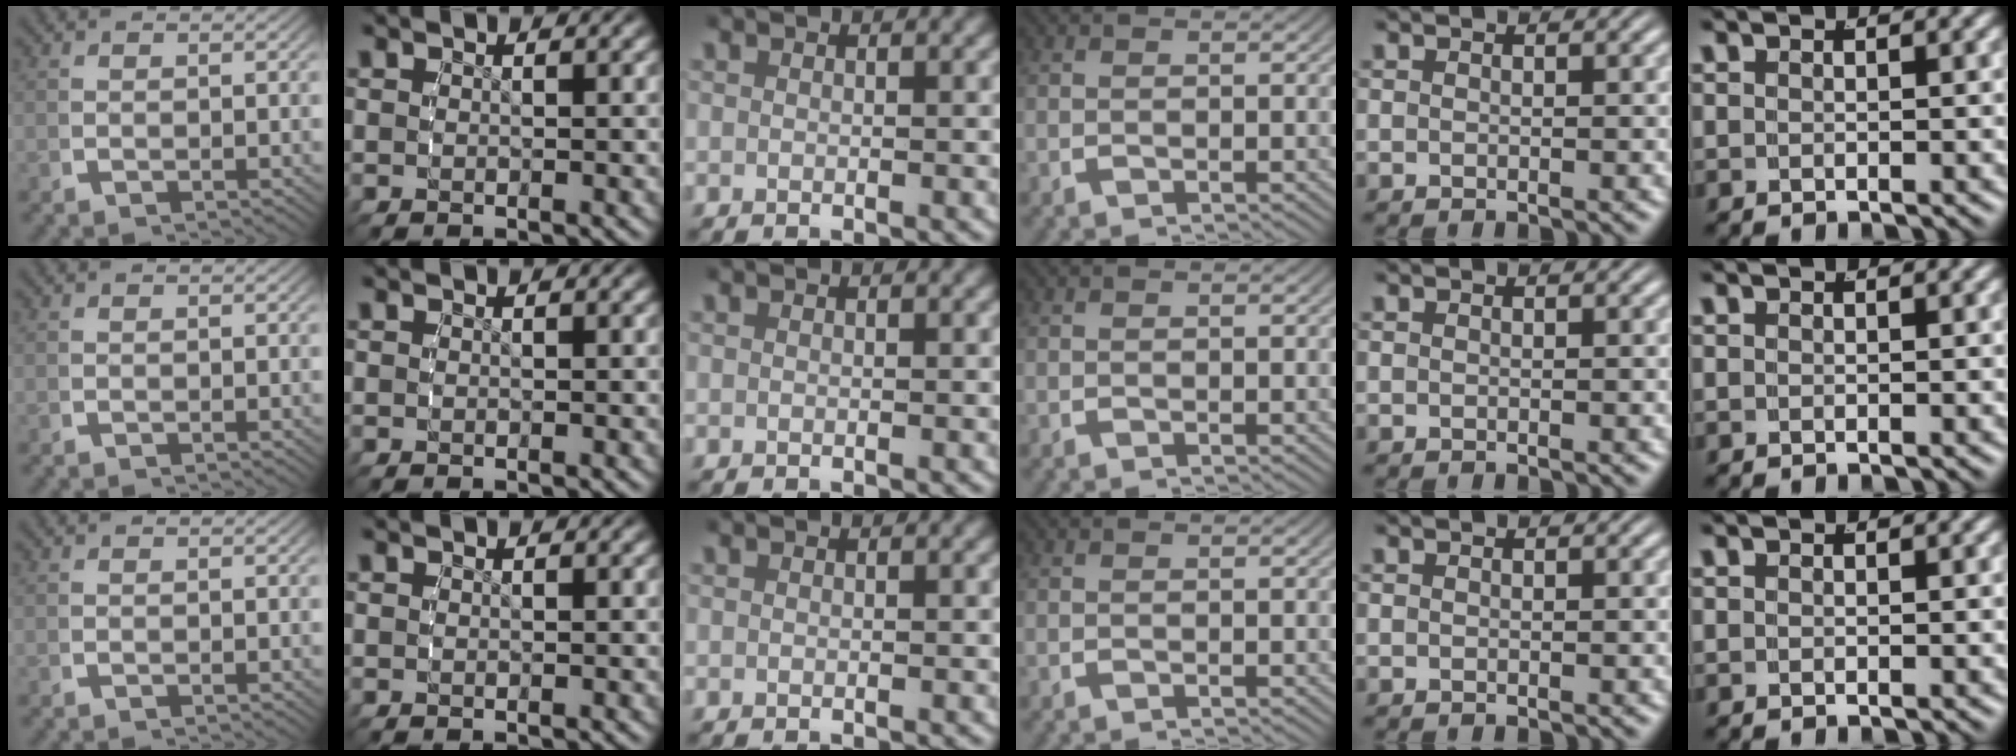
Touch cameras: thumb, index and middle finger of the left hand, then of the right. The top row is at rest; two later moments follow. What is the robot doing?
{"motion": "reach", "object": "stress ball aka squeeze ball"}